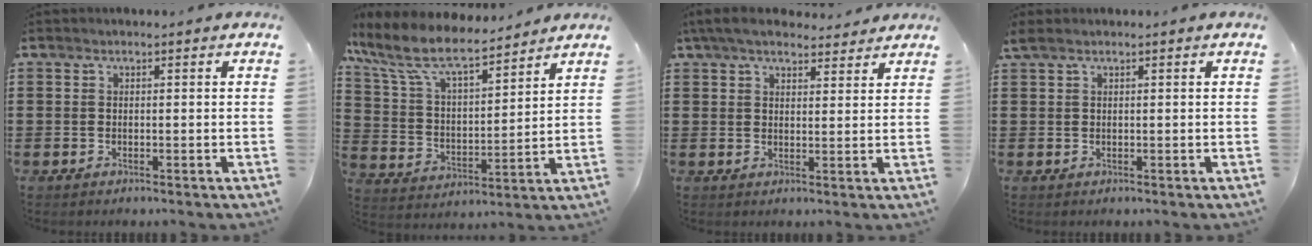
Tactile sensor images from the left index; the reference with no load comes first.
{"total": 9.7, "force": [7.9, 2.3, 5.1], "torque": [-0.130, -0.036, 0.136]}
{"total": 5.5, "force": [4.7, 1.6, 2.4], "torque": [-0.060, -0.004, 0.088]}
{"total": 0.8, "force": [0.5, 0.1, 0.7], "torque": [-0.014, 0.001, 0.009]}